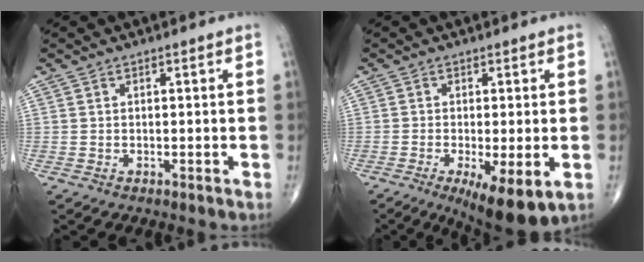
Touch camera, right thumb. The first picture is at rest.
{"total": 9.8, "force": [-3.4, 2.8, 8.7], "torque": [-0.136, -0.019, -0.049]}